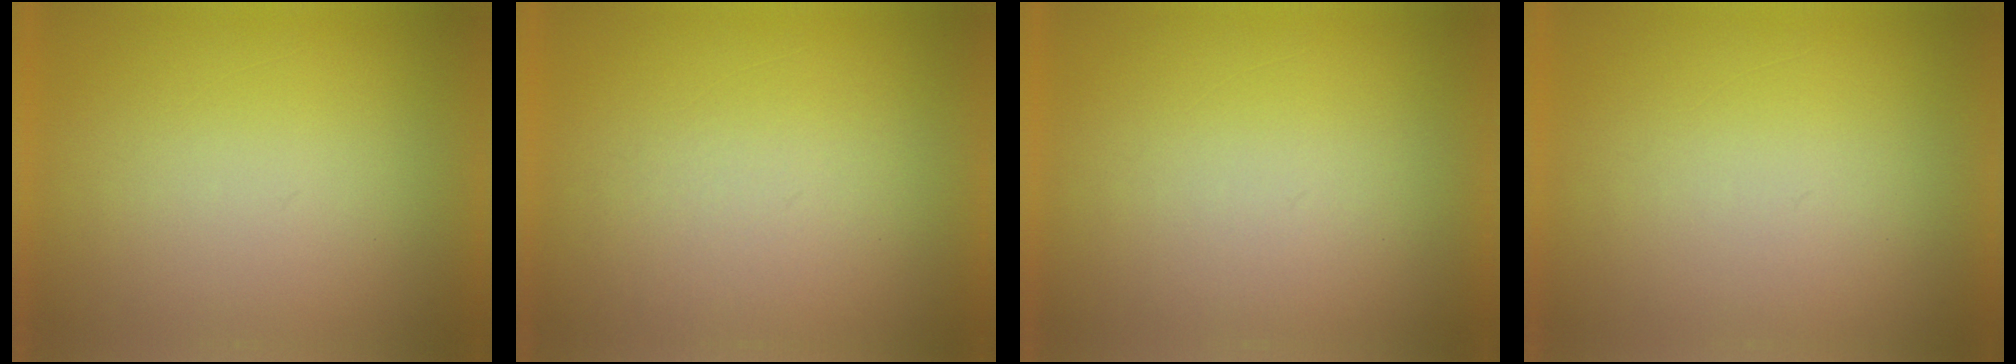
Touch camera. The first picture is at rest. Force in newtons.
{"total": 3.8}
{"total": 1.1}
{"total": 1.1}